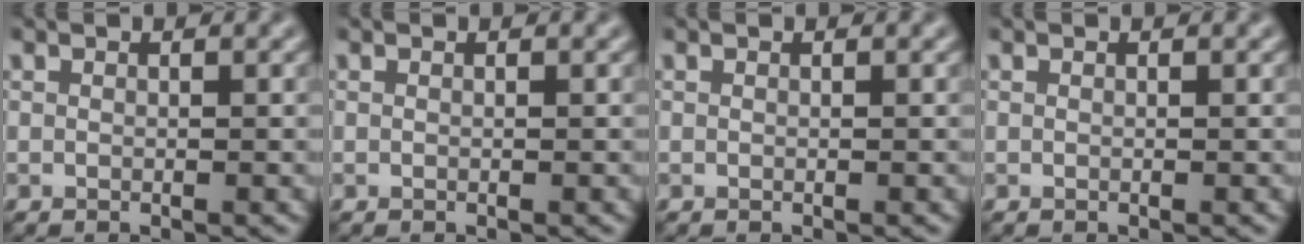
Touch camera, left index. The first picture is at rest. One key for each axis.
{"total": 0.0}
{"total": 0.0}
{"total": 0.0}